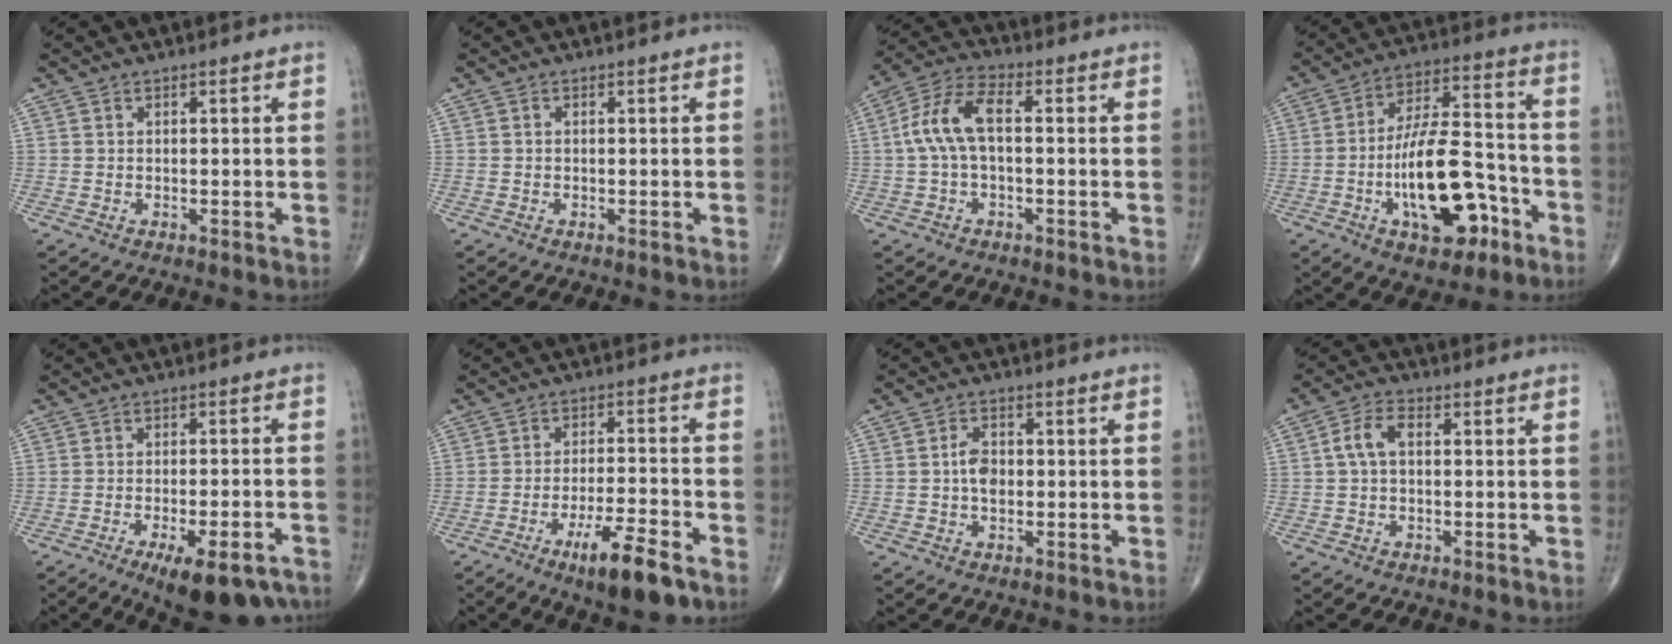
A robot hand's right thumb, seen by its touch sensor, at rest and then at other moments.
{"total": 0.0}
{"total": 9.1, "force": [0.2, 4.2, 8.1], "torque": [-0.180, 0.032, -0.001]}
{"total": 18.1, "force": [-6.5, 8.2, 14.8], "torque": [-0.228, 0.045, -0.100]}
{"total": 12.9, "force": [-8.7, 4.2, 8.5], "torque": [-0.090, 0.042, -0.120]}
{"total": 11.1, "force": [-6.5, 2.6, 8.7], "torque": [-0.144, 0.027, -0.099]}
{"total": 4.0, "force": [-0.2, 2.6, 3.1], "torque": [-0.051, 0.009, -0.009]}
{"total": 4.9, "force": [0.4, 2.8, 4.0], "torque": [-0.082, 0.016, 0.003]}